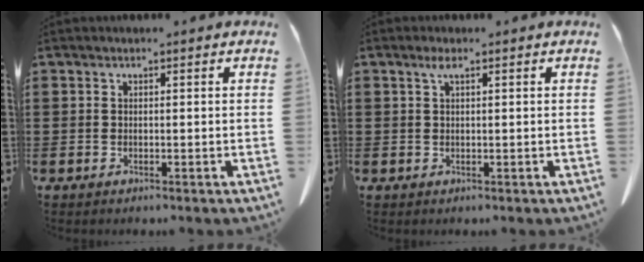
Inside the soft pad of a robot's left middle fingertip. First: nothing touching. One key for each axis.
{"total": 1.3, "fx": 0.6, "fy": 0.5, "fz": 1.1, "tx": -0.026, "ty": 0.004, "tz": 0.010}